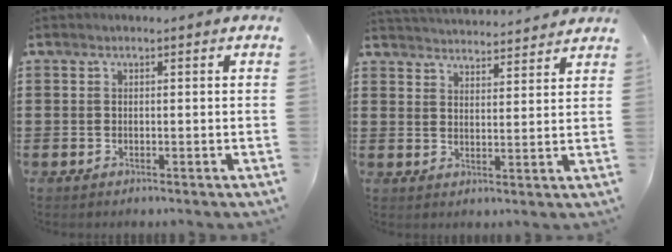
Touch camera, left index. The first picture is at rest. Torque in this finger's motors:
{"motor_torque": [0.02, 0.01, -0.01, 0.01]}